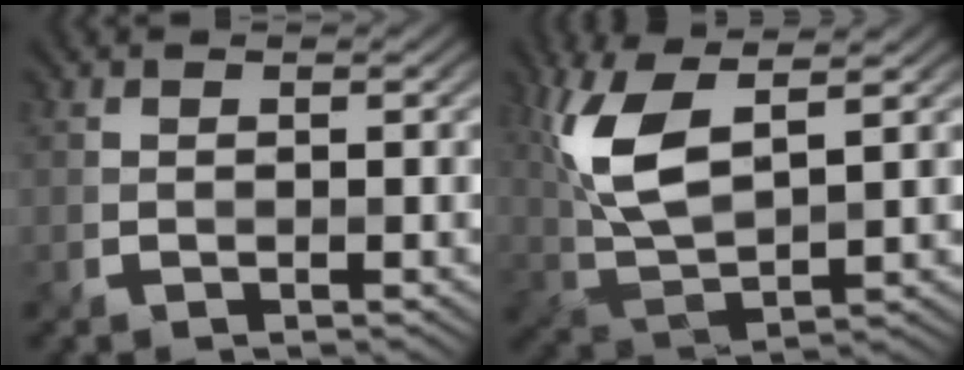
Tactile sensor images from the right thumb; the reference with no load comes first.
{"total": 10.7, "force": [4.1, 4.0, 9.0], "torque": [-0.218, 0.008, 0.087]}